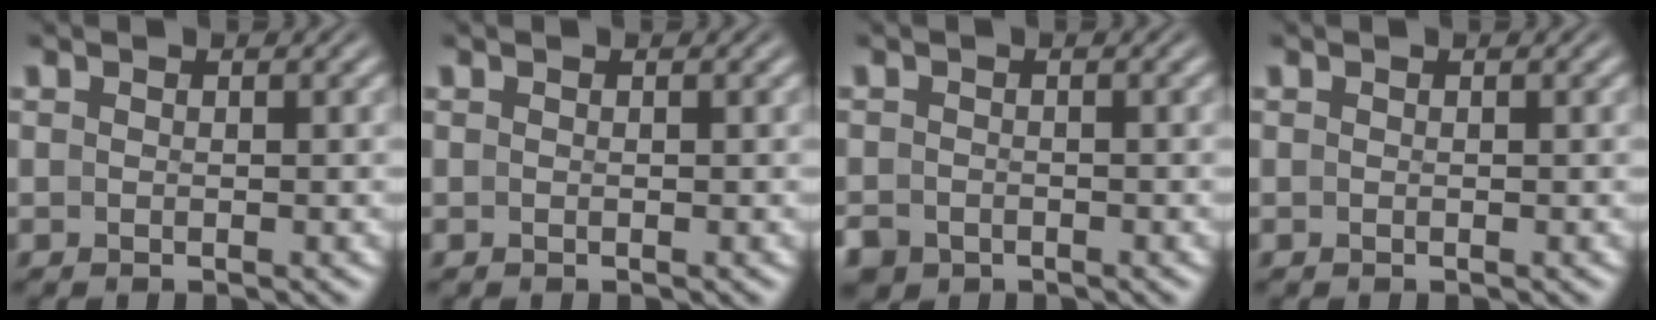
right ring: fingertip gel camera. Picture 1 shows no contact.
{"total": 0.0}
{"total": 2.7, "force": [-2.1, 1.6, 0.4], "torque": [-0.013, -0.024, -0.025]}
{"total": 0.0}